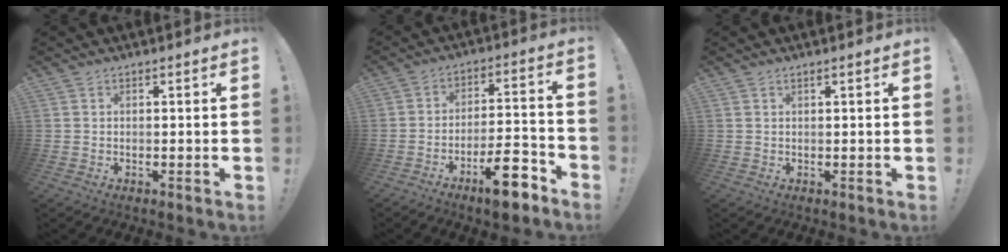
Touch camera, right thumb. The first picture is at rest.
{"total": 13.2, "force": [-8.5, 3.9, 9.3], "torque": [-0.131, 0.060, -0.137]}
{"total": 1.3, "force": [0.7, -0.1, 1.1], "torque": [-0.029, 0.003, 0.012]}